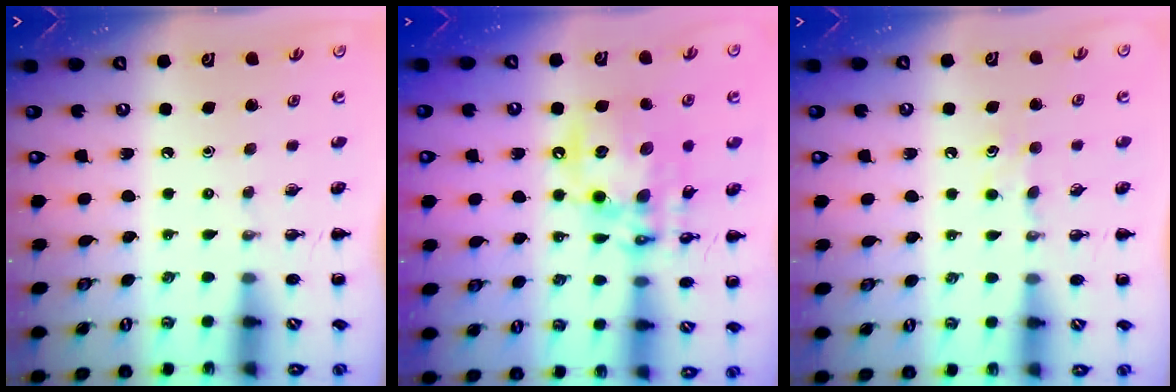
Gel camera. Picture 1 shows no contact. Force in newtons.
{"total": 16.7, "press": 16.4, "slide": 3.3}
{"total": 4.7, "press": 4.5, "slide": 1.5}